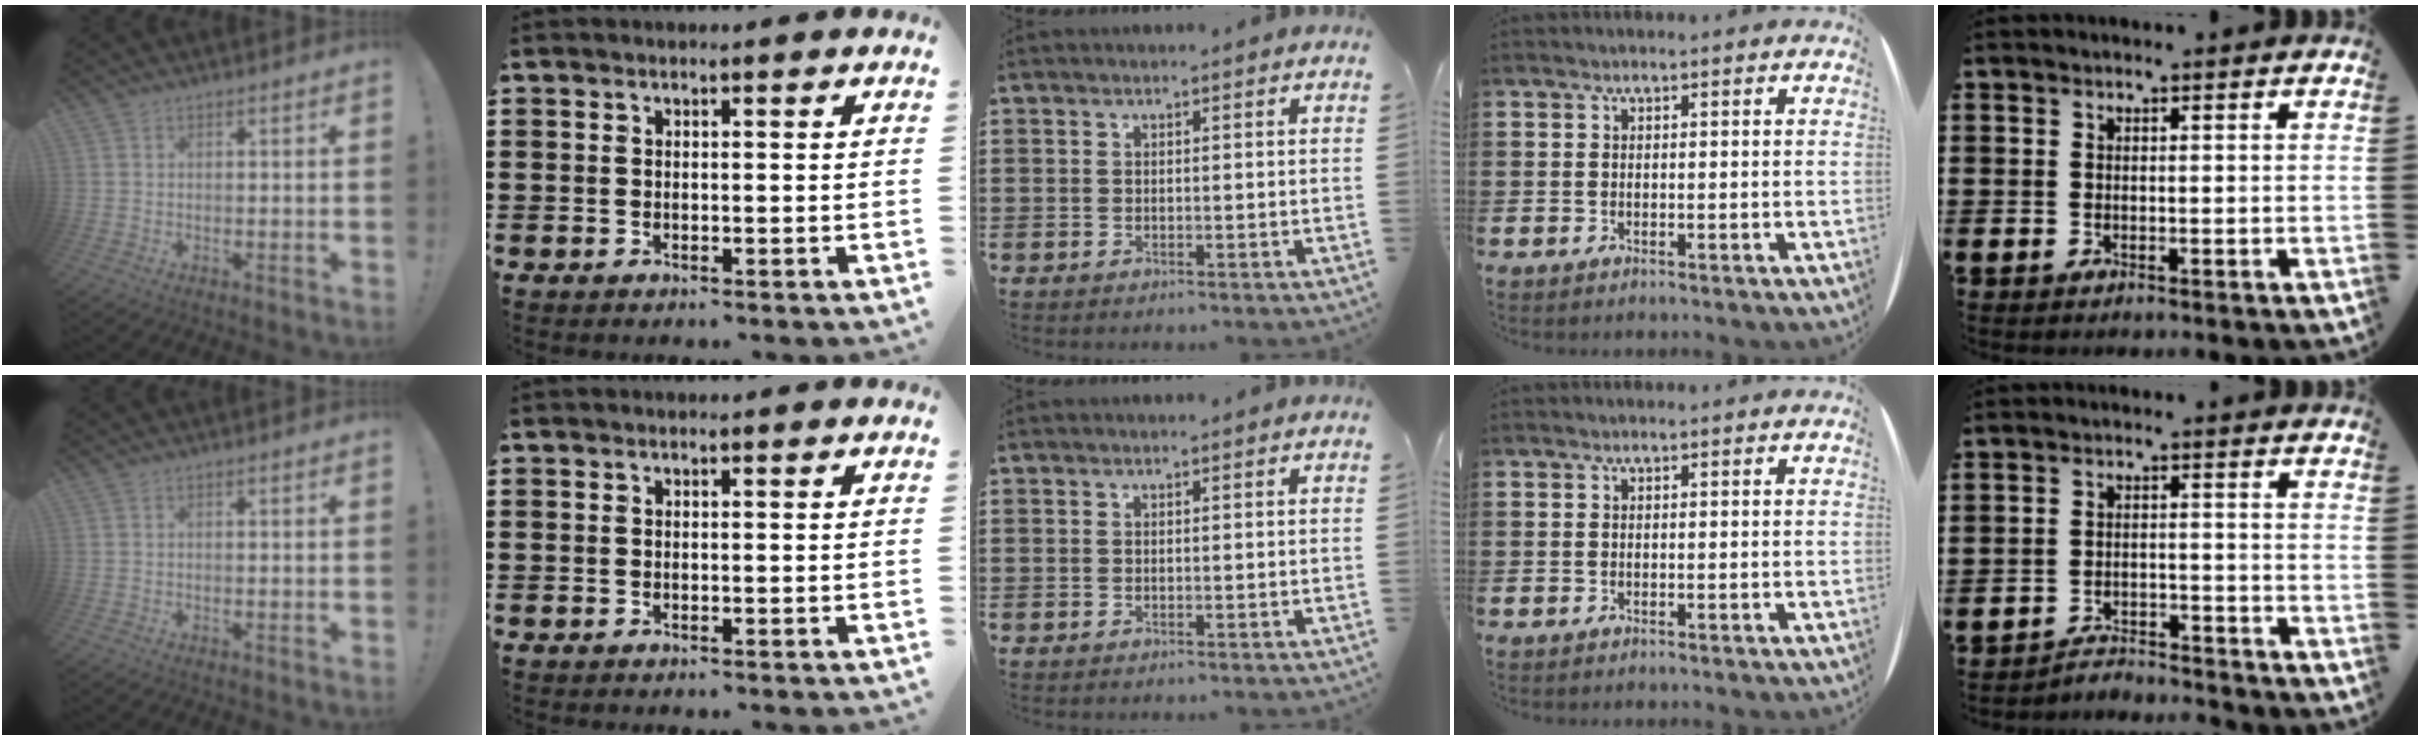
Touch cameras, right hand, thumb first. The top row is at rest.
{"little": {"total": 2.9, "force": [-2.9, 0.1, -0.2], "torque": [-0.004, 0.003, -0.063]}}